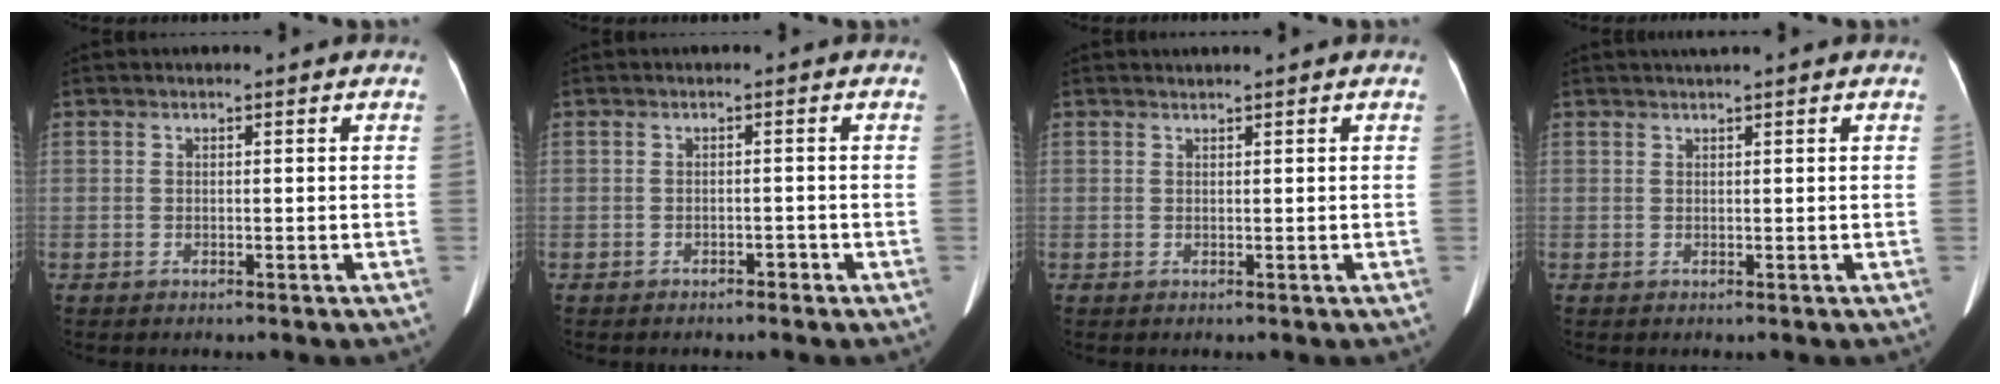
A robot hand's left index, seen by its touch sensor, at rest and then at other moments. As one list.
[{"total": 1.1, "force": [-0.9, 0.5, 0.5], "torque": [-0.007, 0.001, -0.014]}, {"total": 0.0}, {"total": 1.1, "force": [0.8, -0.3, 0.7], "torque": [-0.011, 0.010, 0.021]}]